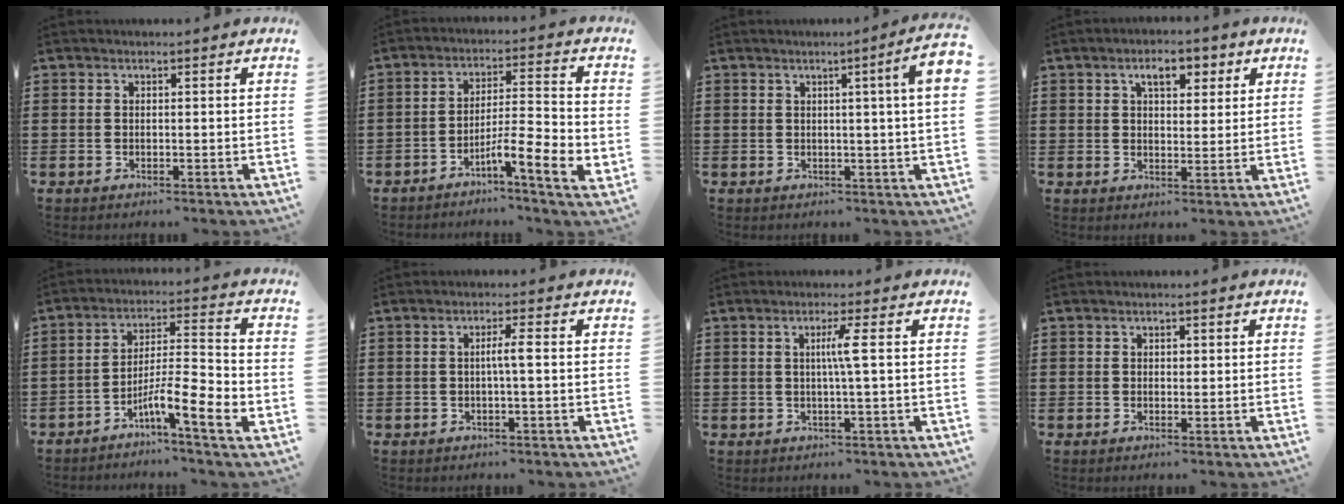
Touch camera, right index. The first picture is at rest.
{"total": 7.9, "force": [-4.0, 1.0, 6.7], "torque": [-0.112, -0.006, -0.071]}
{"total": 5.1, "force": [1.3, -0.4, 4.9], "torque": [-0.083, -0.011, 0.017]}
{"total": 4.6, "force": [2.5, 2.2, 3.2], "torque": [-0.050, 0.001, 0.036]}
{"total": 8.5, "force": [-4.3, 1.1, 7.2], "torque": [-0.126, -0.004, -0.078]}
{"total": 2.5, "force": [-0.2, -0.1, 2.5], "torque": [-0.046, -0.002, -0.007]}
{"total": 3.2, "force": [0.4, -0.6, 3.1], "torque": [-0.060, -0.005, 0.000]}
{"total": 0.9, "force": [0.2, 0.6, 0.6], "torque": [-0.012, 0.005, 0.004]}